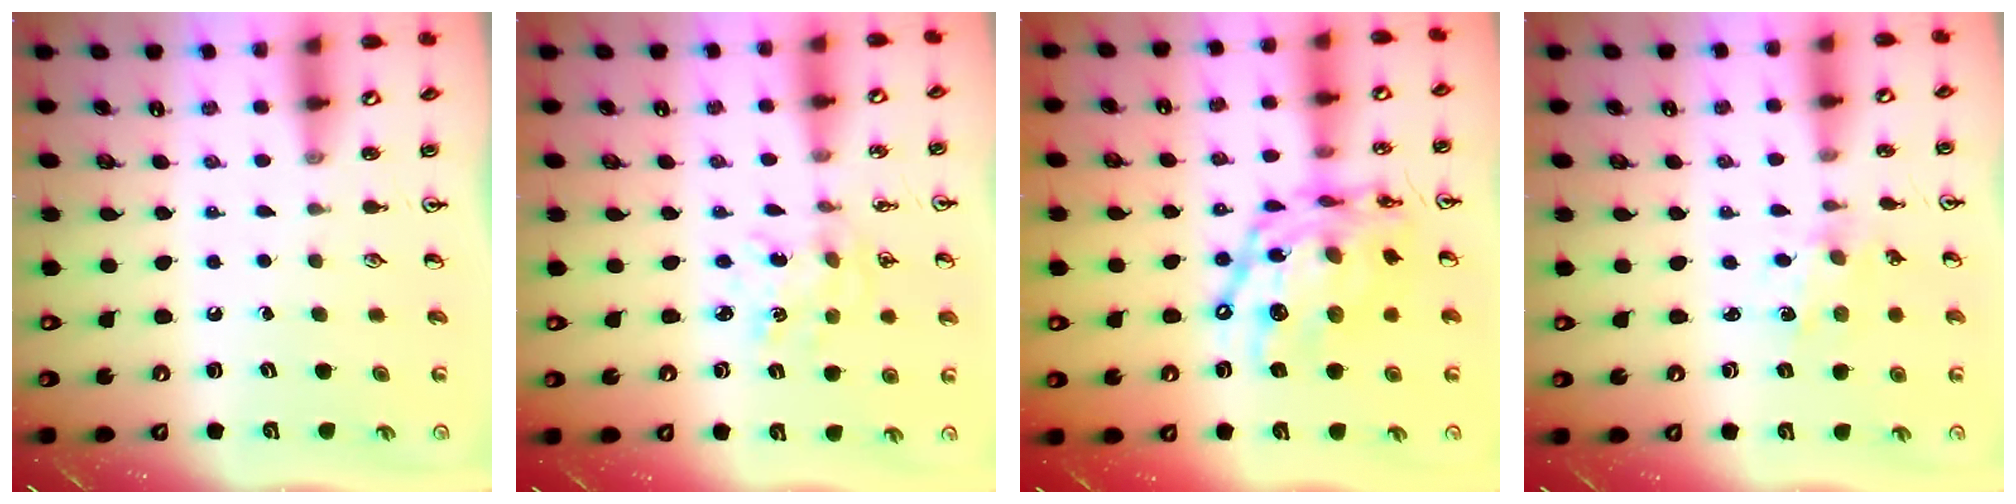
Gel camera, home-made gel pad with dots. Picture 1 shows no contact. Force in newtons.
{"total": 2.1, "press": 2.1, "slide": 0.2}
{"total": 20.0, "press": 19.9, "slide": 1.8}
{"total": 1.6, "press": 1.5, "slide": 0.1}